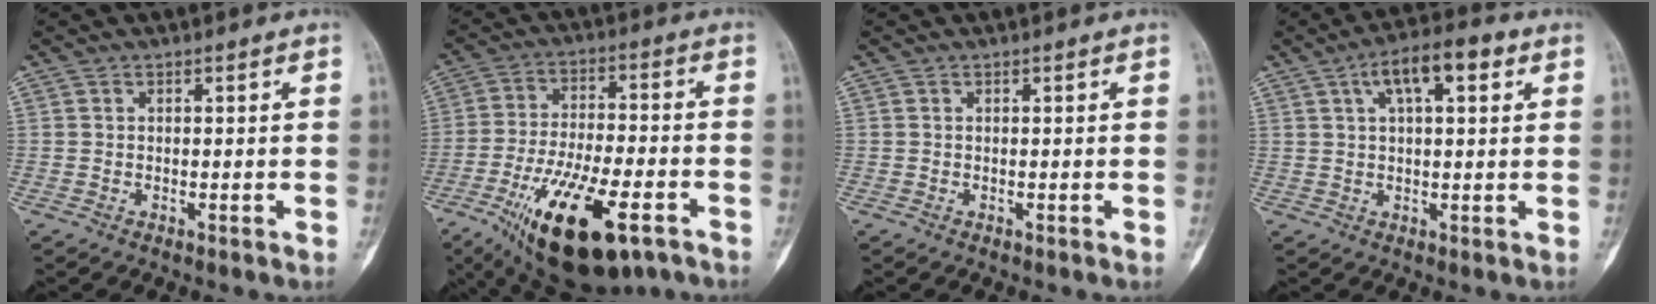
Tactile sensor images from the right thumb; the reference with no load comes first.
{"total": 20.3, "force": [-10.2, 7.6, 15.8], "torque": [-0.278, 0.030, -0.160]}
{"total": 0.0}
{"total": 9.0, "force": [3.7, 3.5, 7.5], "torque": [-0.114, 0.017, 0.055]}